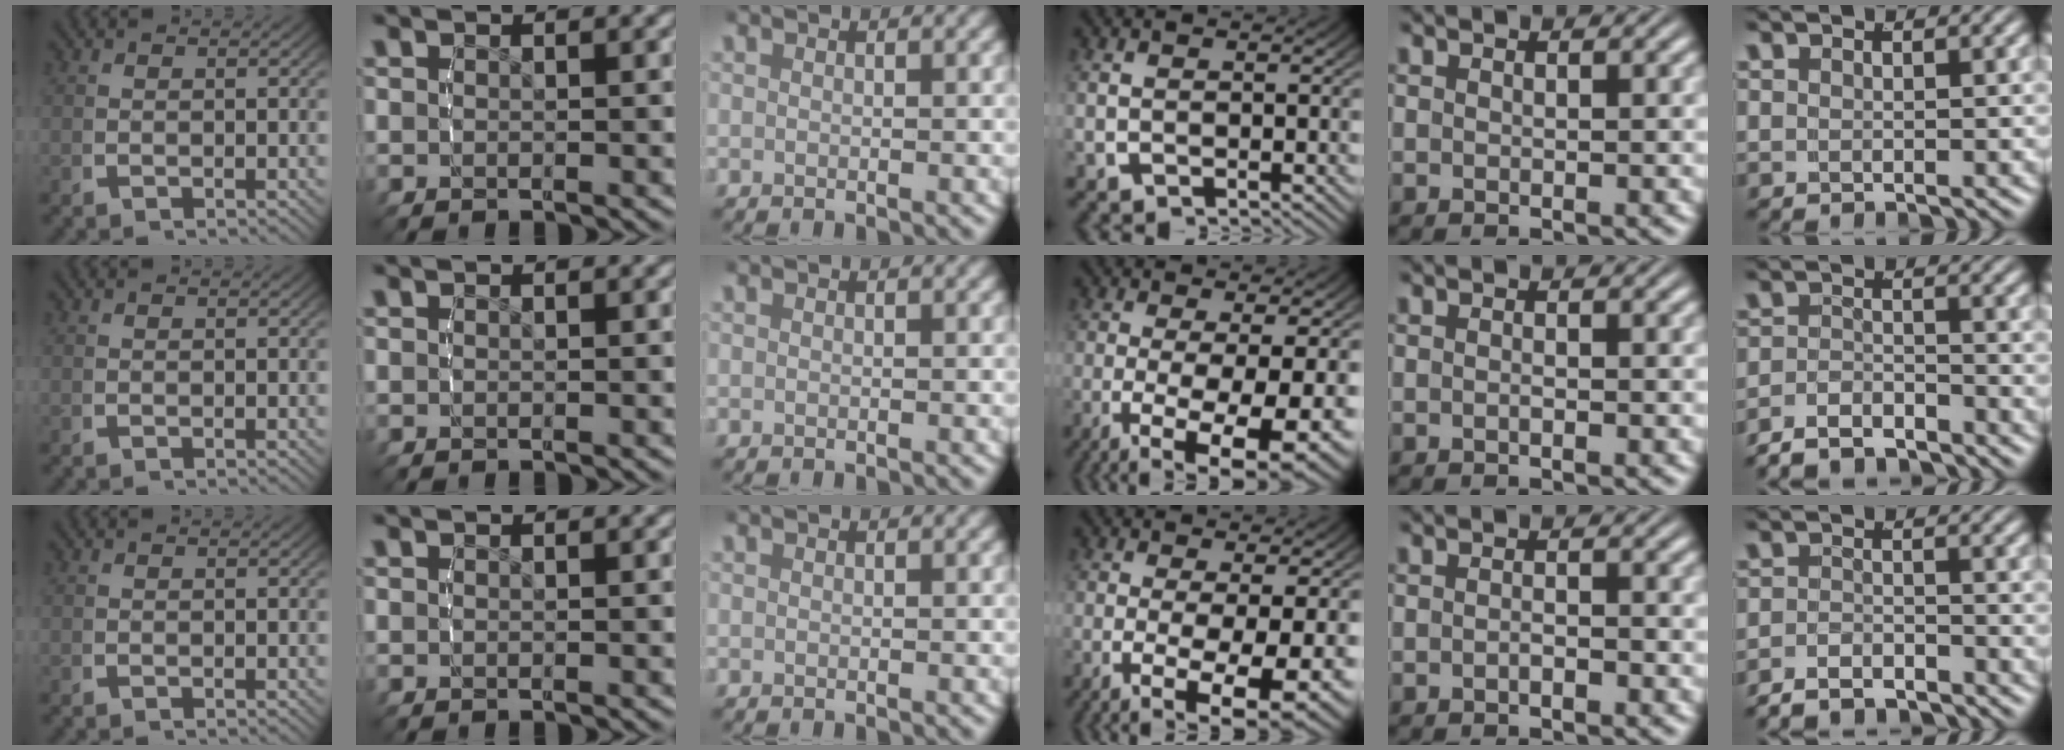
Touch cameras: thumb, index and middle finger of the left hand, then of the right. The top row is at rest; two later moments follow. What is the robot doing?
{"motion": "lift_and_place", "object": "bandage"}